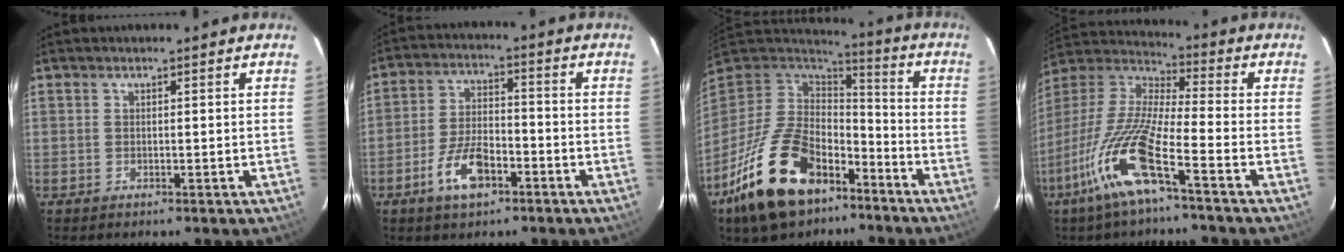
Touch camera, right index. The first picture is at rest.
{"total": 9.0, "force": [-5.0, 4.1, 6.4], "torque": [-0.136, 0.003, -0.085]}
{"total": 23.1, "force": [-13.4, 13.0, 13.6], "torque": [-0.287, -0.006, -0.217]}
{"total": 15.6, "force": [-8.3, 1.7, 13.1], "torque": [-0.271, -0.022, -0.169]}